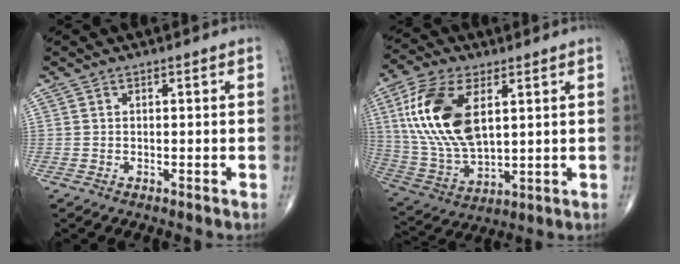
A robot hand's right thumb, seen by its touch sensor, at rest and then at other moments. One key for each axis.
{"total": 18.3, "fx": 5.2, "fy": 9.5, "fz": 14.7, "tx": -0.297, "ty": -0.014, "tz": 0.103}